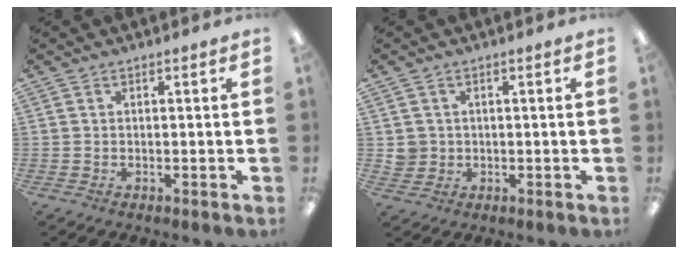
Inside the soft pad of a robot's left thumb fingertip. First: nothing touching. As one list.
[{"total": 3.1, "force": [0.6, 3.0, 0.2], "torque": [-0.011, 0.005, 0.011]}]